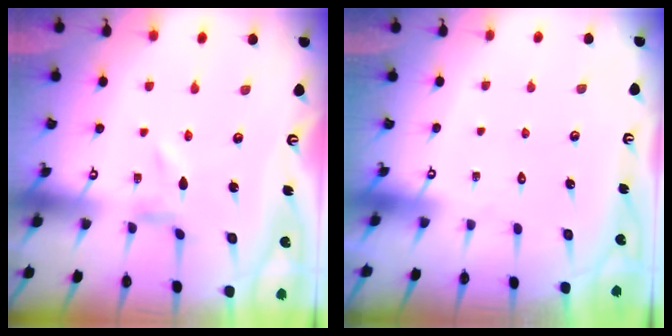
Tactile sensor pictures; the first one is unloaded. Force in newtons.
{"total": 1.5, "press": 1.5, "slide": 0.1}